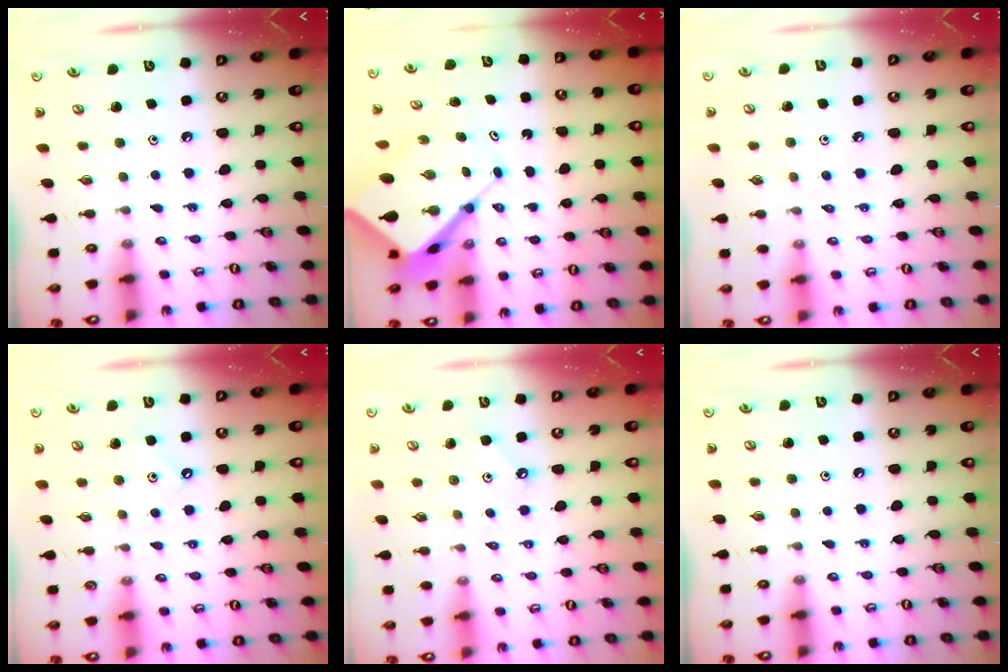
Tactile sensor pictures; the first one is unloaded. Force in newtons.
{"total": 10.0, "press": 10.0, "slide": 1.0}
{"total": 4.3, "press": 4.2, "slide": 0.7}
{"total": 3.0, "press": 3.0, "slide": 0.4}
{"total": 3.3, "press": 3.3, "slide": 0.3}
{"total": 0.0}